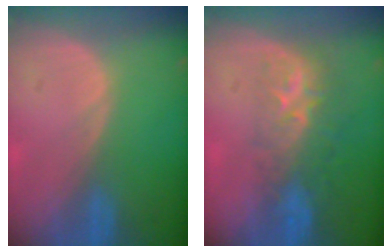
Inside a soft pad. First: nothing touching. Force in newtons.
{"total": 8.7, "press": 7.1, "slide": 5.0}